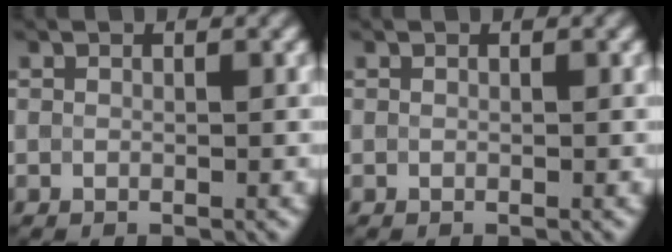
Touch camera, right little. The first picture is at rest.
{"total": 0.0}